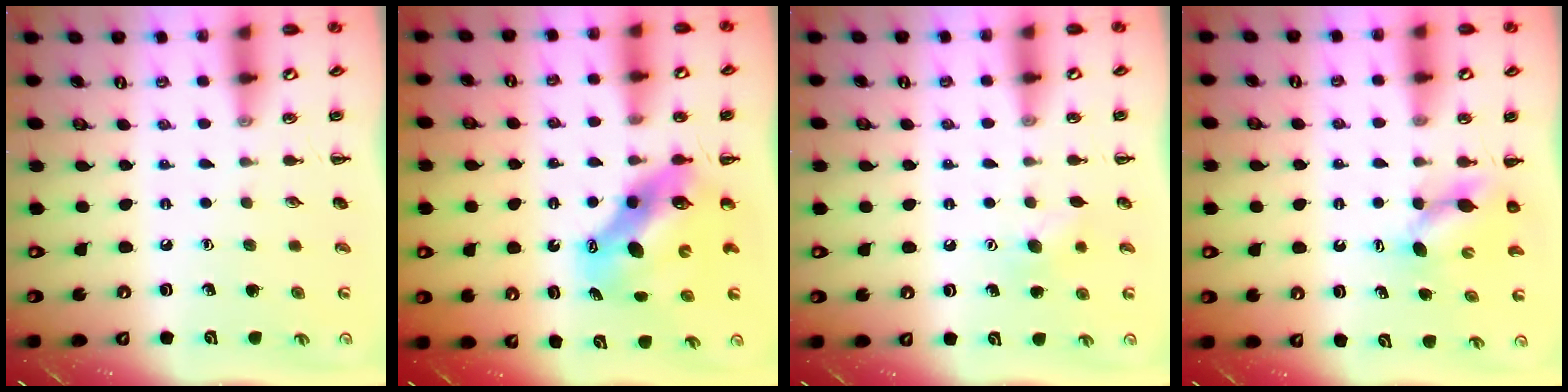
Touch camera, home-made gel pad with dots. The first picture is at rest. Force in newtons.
{"total": 8.9, "press": 8.6, "slide": 2.3}
{"total": 5.9, "press": 5.7, "slide": 1.3}
{"total": 4.5, "press": 4.4, "slide": 0.6}